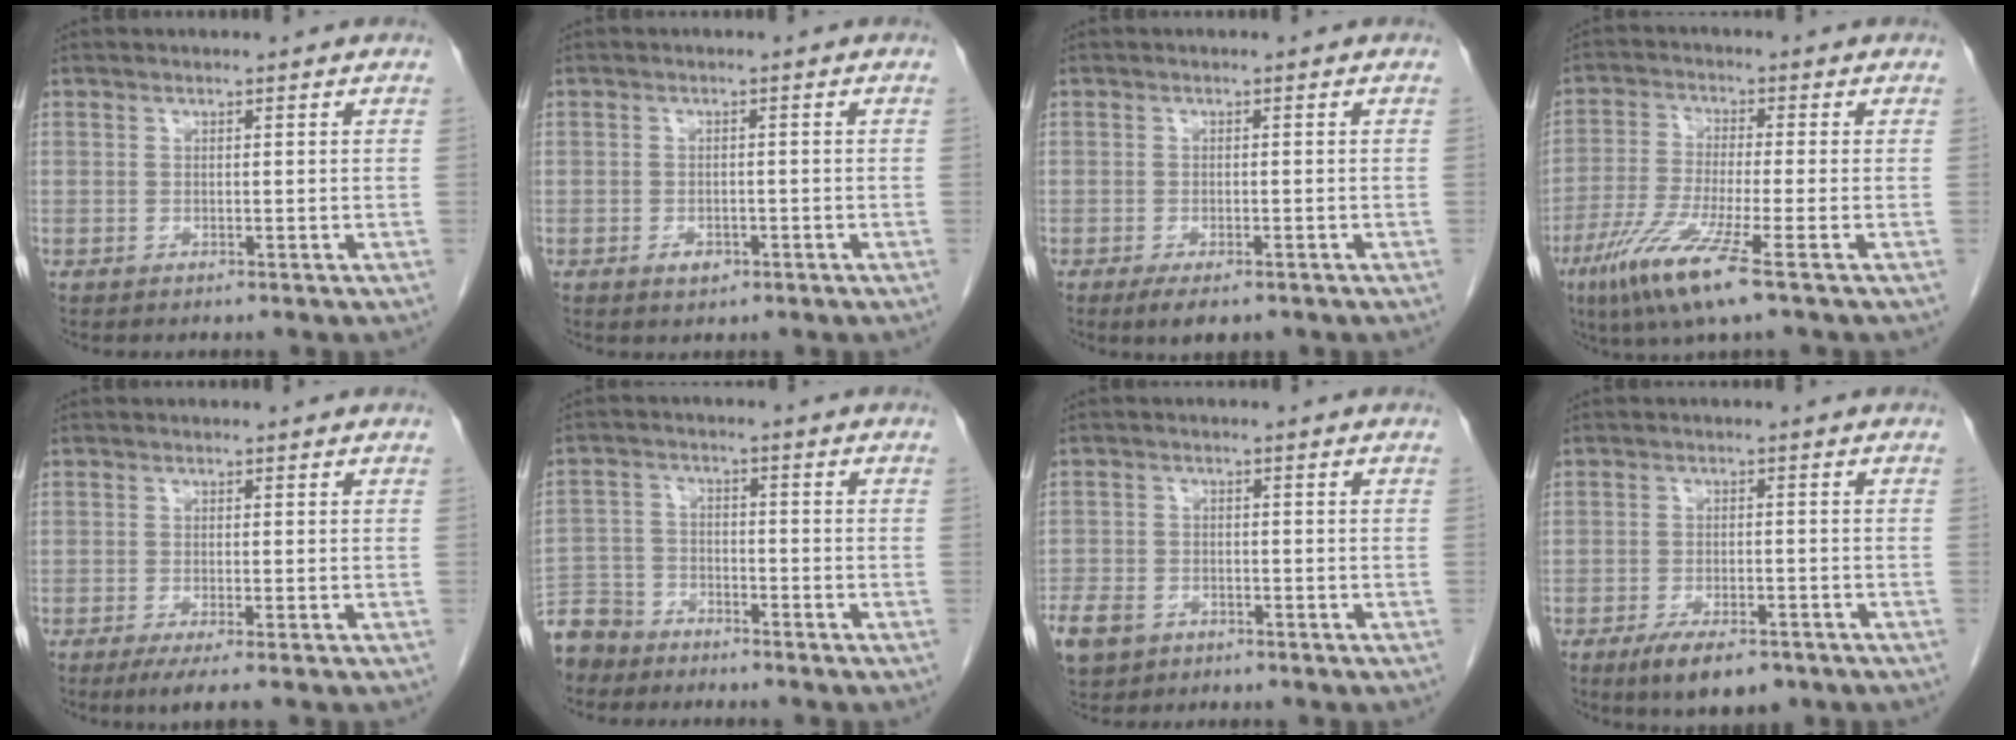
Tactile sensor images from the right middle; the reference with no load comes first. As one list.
[{"total": 2.0, "force": [-1.0, 1.3, 1.2], "torque": [-0.015, 0.004, -0.008]}, {"total": 4.0, "force": [-2.8, 1.3, 2.6], "torque": [-0.042, -0.008, -0.039]}, {"total": 9.8, "force": [-5.3, -0.3, 8.2], "torque": [-0.166, -0.030, -0.103]}, {"total": 3.2, "force": [-2.1, -0.1, 2.4], "torque": [-0.040, -0.012, -0.037]}, {"total": 7.3, "force": [-6.5, 3.2, 0.8], "torque": [-0.017, -0.007, -0.128]}, {"total": 7.0, "force": [-4.3, 4.8, 2.7], "torque": [-0.063, 0.000, -0.072]}, {"total": 7.2, "force": [-5.0, 2.5, 4.5], "torque": [-0.075, -0.009, -0.076]}]